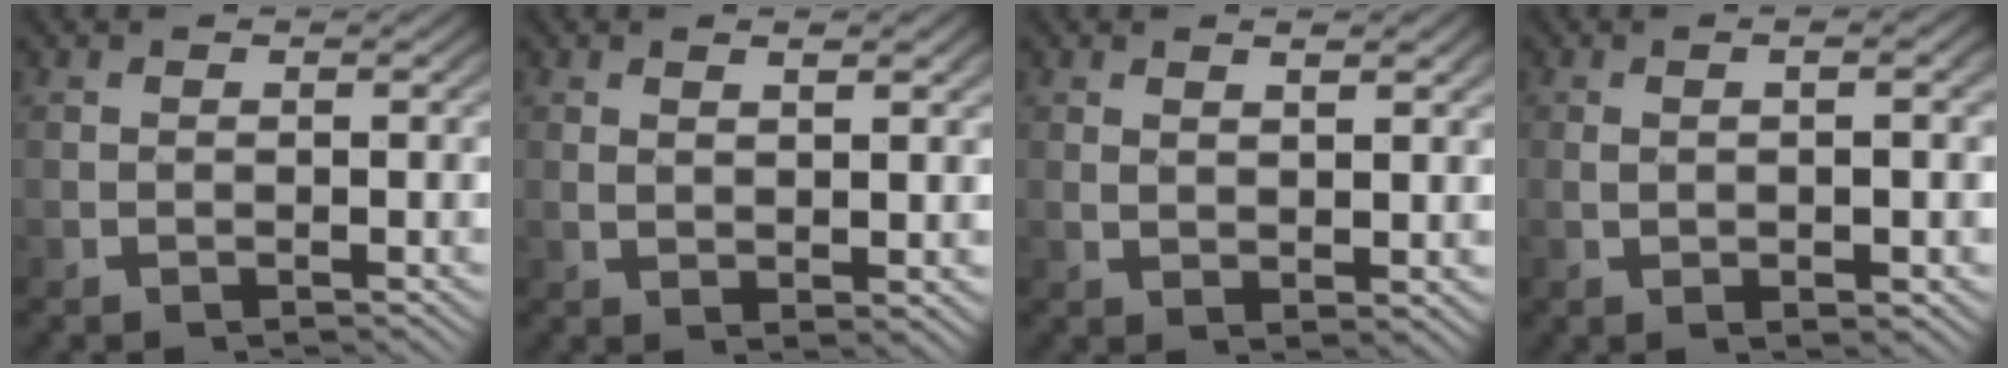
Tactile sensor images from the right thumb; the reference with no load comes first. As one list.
[{"total": 2.2, "force": [1.1, 0.2, 1.8], "torque": [-0.033, -0.004, 0.029]}, {"total": 2.0, "force": [1.3, 0.2, 1.5], "torque": [-0.029, -0.004, 0.032]}, {"total": 3.8, "force": [0.4, 0.7, 3.7], "torque": [-0.062, 0.006, 0.010]}]